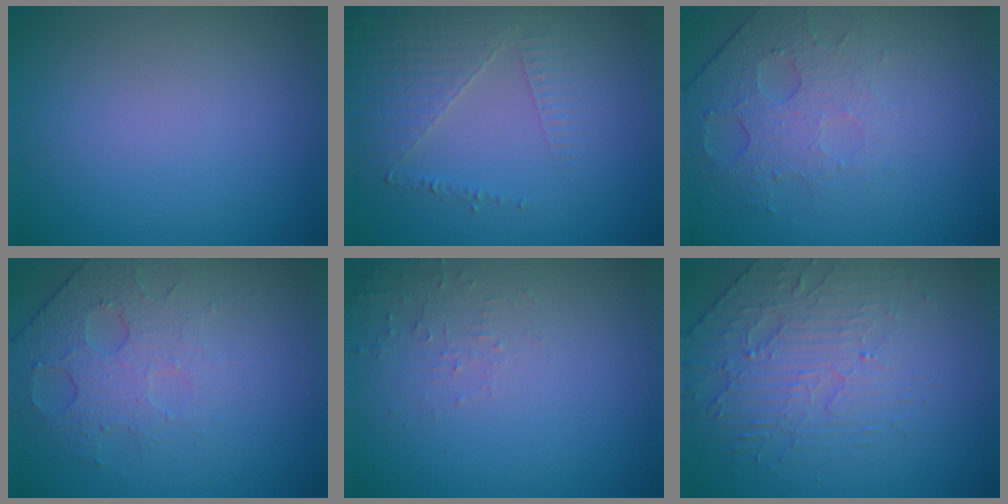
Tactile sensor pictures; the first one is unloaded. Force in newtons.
{"total": 3.7, "press": 3.1, "slide": 2.0}
{"total": 4.5, "press": 2.9, "slide": 3.5}
{"total": 4.5, "press": 2.9, "slide": 3.5}
{"total": 1.5, "press": 1.5, "slide": 0.3}
{"total": 4.7, "press": 3.5, "slide": 3.1}